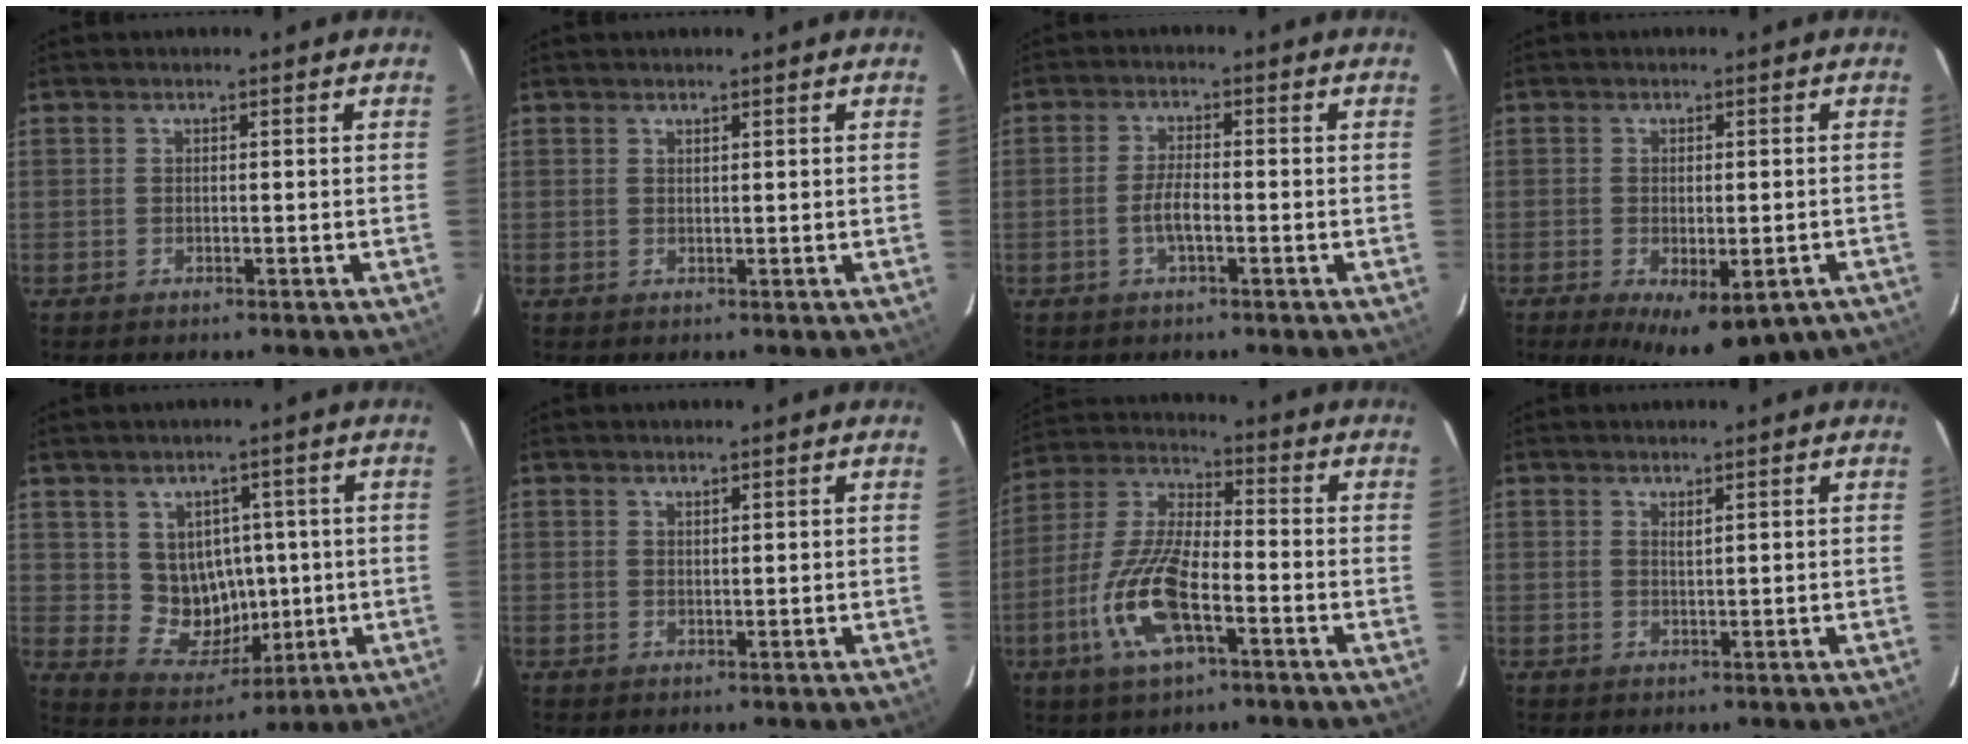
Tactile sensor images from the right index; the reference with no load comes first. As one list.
[{"total": 0.5, "force": [0.5, 0.0, 0.2], "torque": [-0.003, 0.000, 0.010]}, {"total": 3.7, "force": [-1.4, 0.9, 3.3], "torque": [-0.069, 0.001, -0.026]}, {"total": 13.2, "force": [-8.4, 5.2, 8.7], "torque": [-0.144, -0.029, -0.104]}, {"total": 8.7, "force": [0.7, 8.1, 3.2], "torque": [-0.064, 0.001, 0.031]}, {"total": 0.7, "force": [0.7, 0.1, 0.3], "torque": [-0.004, 0.000, 0.013]}, {"total": 14.6, "force": [-5.8, 5.1, 12.3], "torque": [-0.268, -0.007, -0.114]}, {"total": 1.0, "force": [0.7, 0.0, 0.6], "torque": [-0.011, 0.000, 0.013]}]